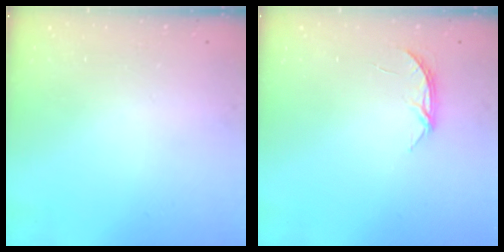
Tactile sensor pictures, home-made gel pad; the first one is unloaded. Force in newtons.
{"total": 4.0, "press": 4.0, "slide": 0.4}